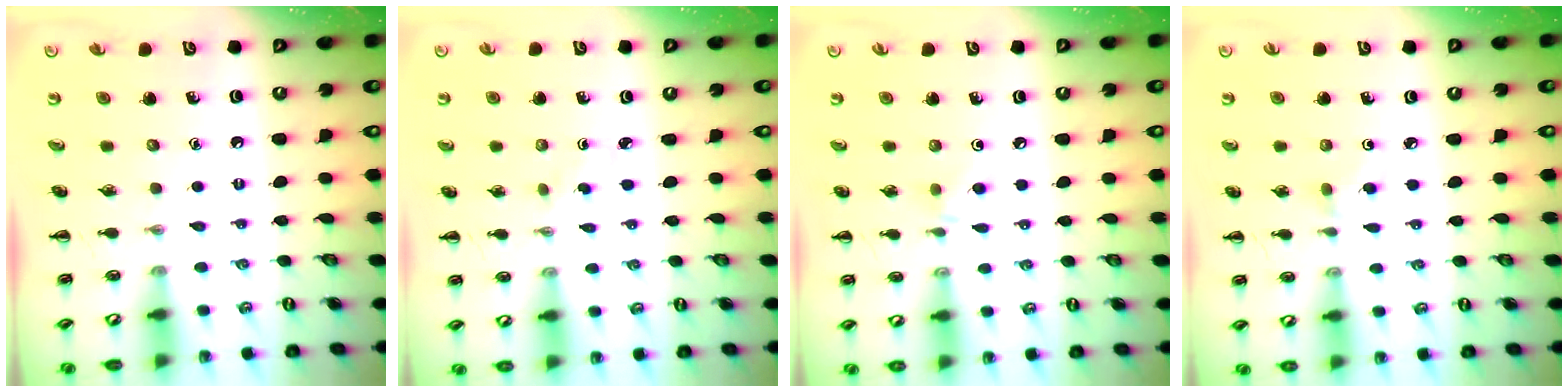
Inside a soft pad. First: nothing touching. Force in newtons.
{"total": 1.3, "press": 1.1, "slide": 0.7}
{"total": 3.9, "press": 3.6, "slide": 1.5}
{"total": 2.7, "press": 2.4, "slide": 1.2}